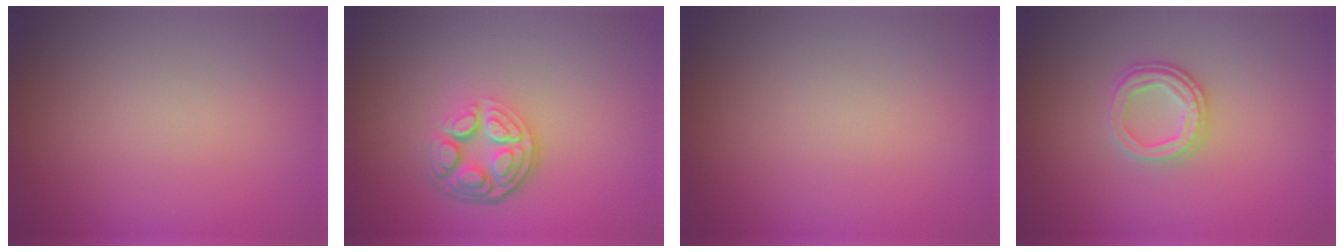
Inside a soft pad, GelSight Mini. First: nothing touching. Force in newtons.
{"total": 4.8, "press": 3.5, "slide": 3.3}
{"total": 0.0}
{"total": 2.5, "press": 2.4, "slide": 0.6}